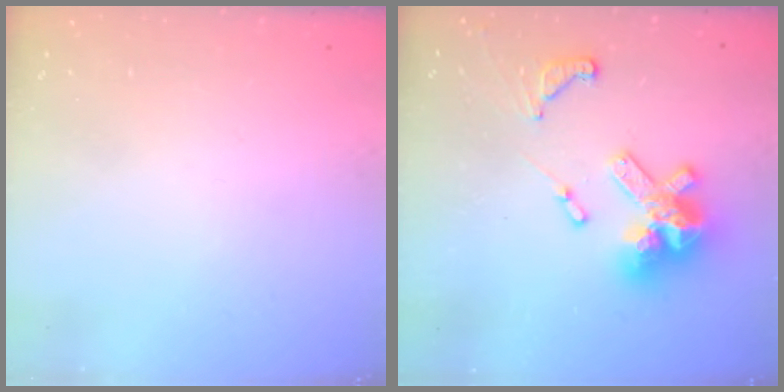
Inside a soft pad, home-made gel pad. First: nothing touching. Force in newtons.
{"total": 17.1, "press": 17.0, "slide": 1.0}